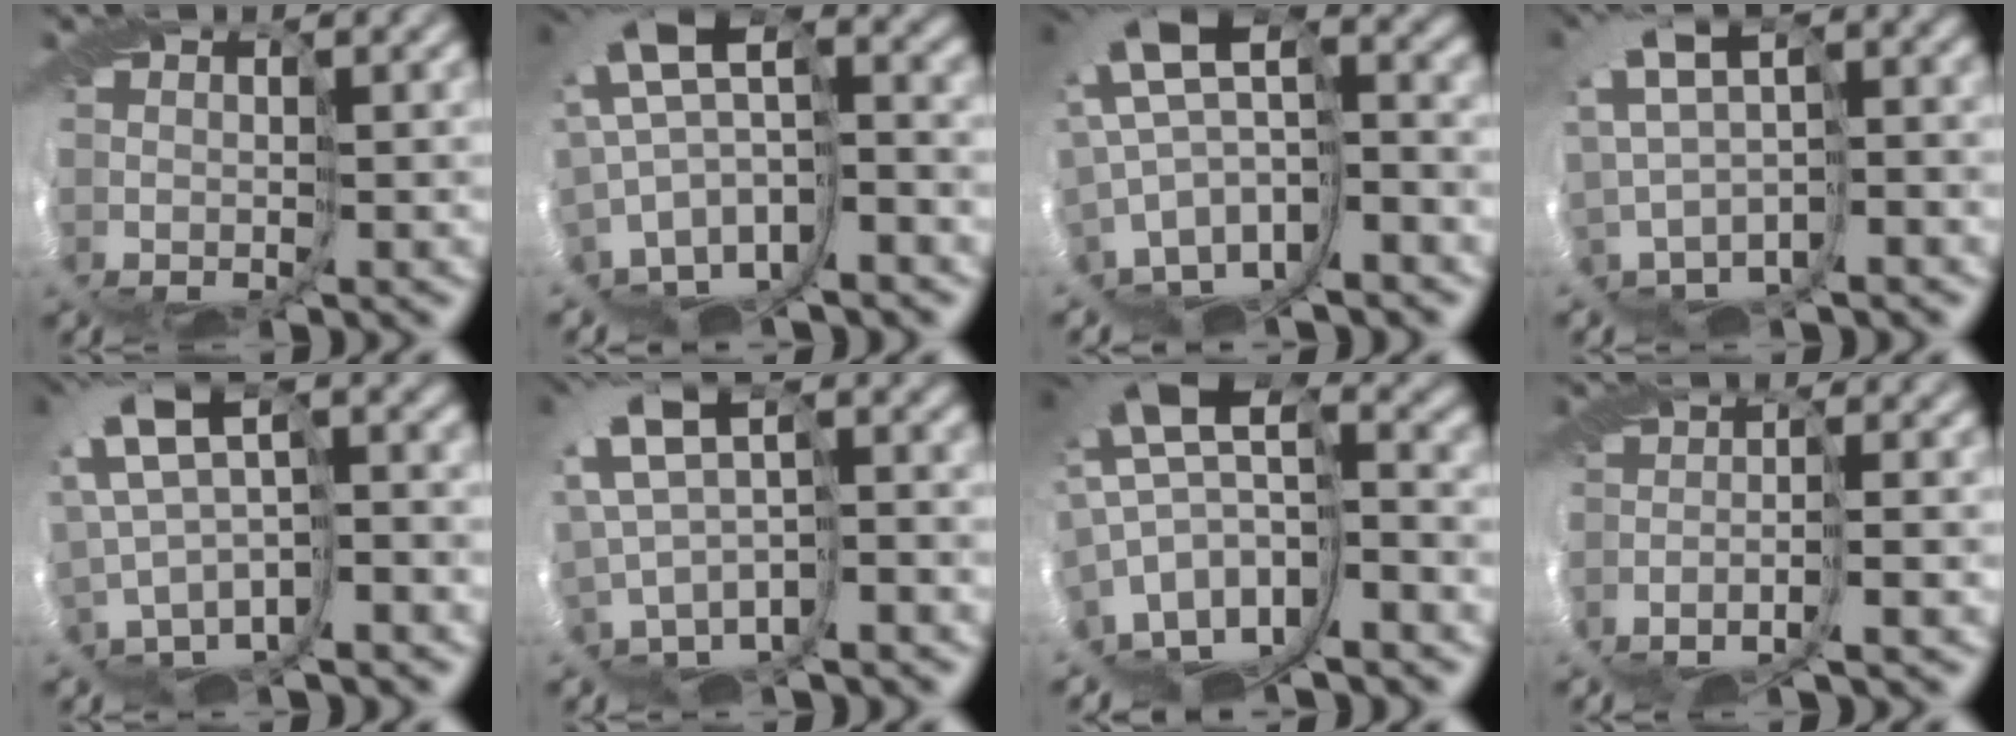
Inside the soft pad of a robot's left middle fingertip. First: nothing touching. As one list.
[{"total": 7.4, "force": [-0.7, 3.0, 6.8], "torque": [-0.164, 0.022, -0.006]}, {"total": 8.3, "force": [-0.2, 3.6, 7.5], "torque": [-0.181, 0.017, 0.009]}, {"total": 3.0, "force": [0.8, 0.2, 2.9], "torque": [-0.049, 0.028, 0.012]}, {"total": 5.2, "force": [2.0, 1.1, 4.6], "torque": [-0.100, 0.028, 0.034]}, {"total": 4.1, "force": [1.8, 1.1, 3.5], "torque": [-0.083, 0.026, 0.030]}, {"total": 8.4, "force": [-1.0, 4.2, 7.2], "torque": [-0.166, 0.014, 0.003]}, {"total": 2.4, "force": [-2.1, -0.4, 1.0], "torque": [-0.019, 0.000, -0.045]}]